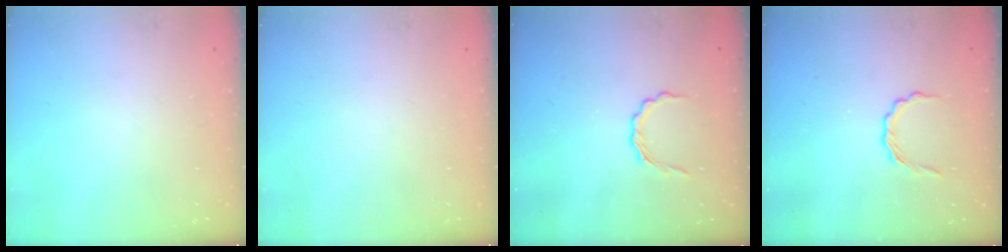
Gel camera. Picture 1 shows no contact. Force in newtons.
{"total": 0.0}
{"total": 3.6, "press": 3.4, "slide": 1.2}
{"total": 3.6, "press": 3.4, "slide": 1.2}